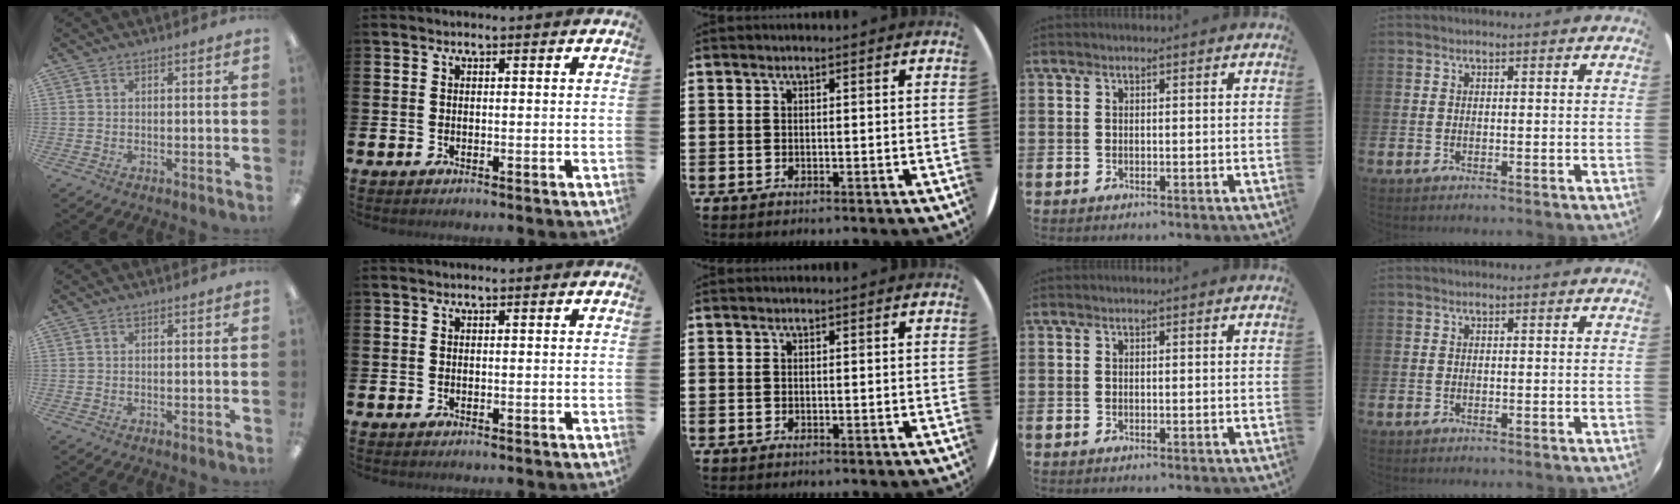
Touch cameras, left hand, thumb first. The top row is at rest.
{}